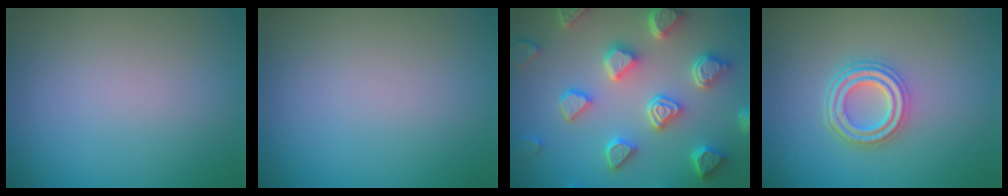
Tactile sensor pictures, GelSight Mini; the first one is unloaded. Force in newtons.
{"total": 0.0}
{"total": 7.1, "press": 5.7, "slide": 4.2}
{"total": 3.8, "press": 3.0, "slide": 2.4}